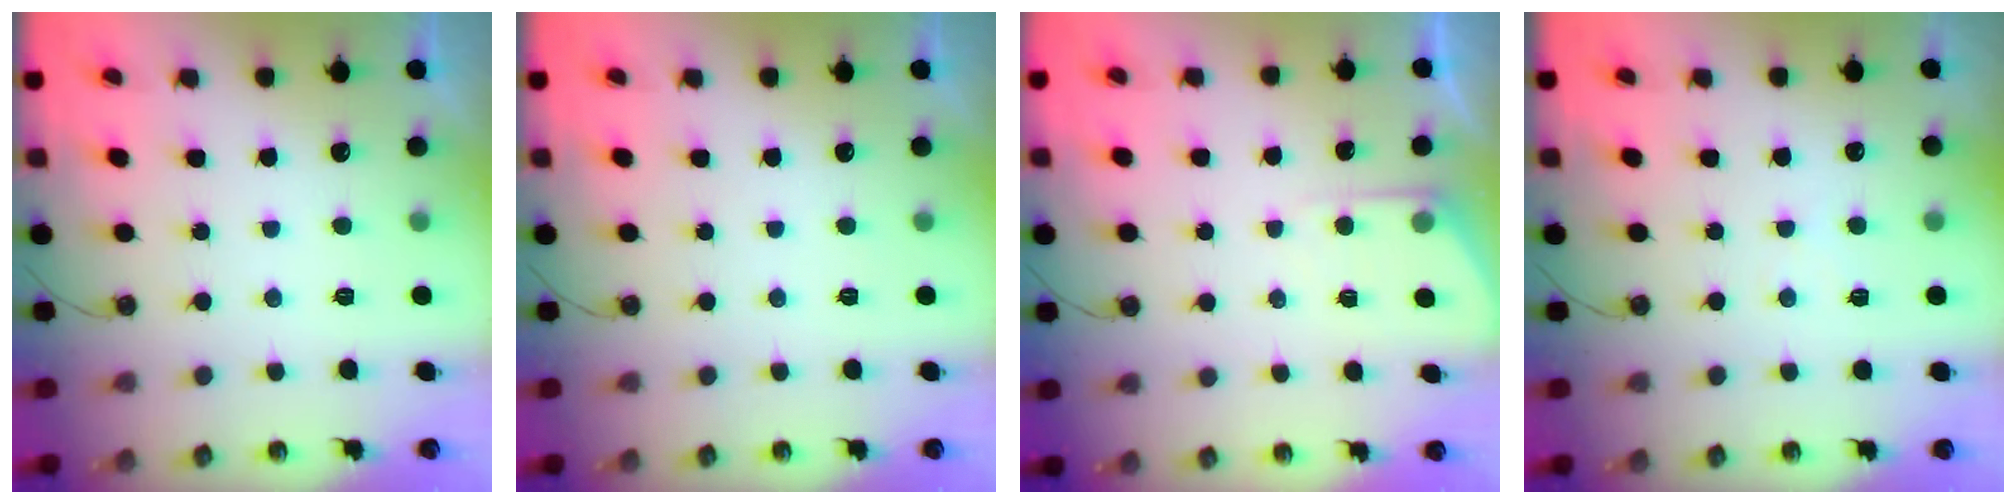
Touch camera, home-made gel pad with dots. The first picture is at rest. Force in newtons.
{"total": 0.0}
{"total": 4.6, "press": 4.6, "slide": 0.5}
{"total": 3.6, "press": 3.5, "slide": 0.5}